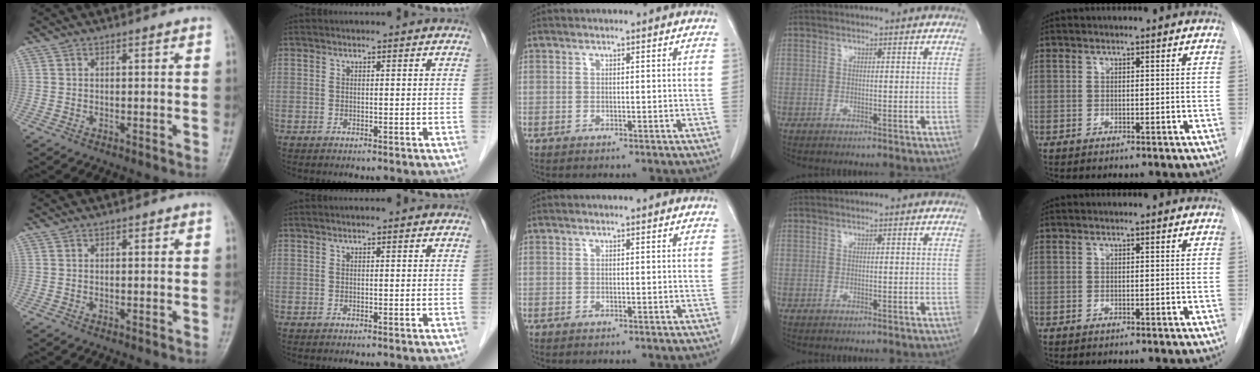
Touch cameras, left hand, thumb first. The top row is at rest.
{}